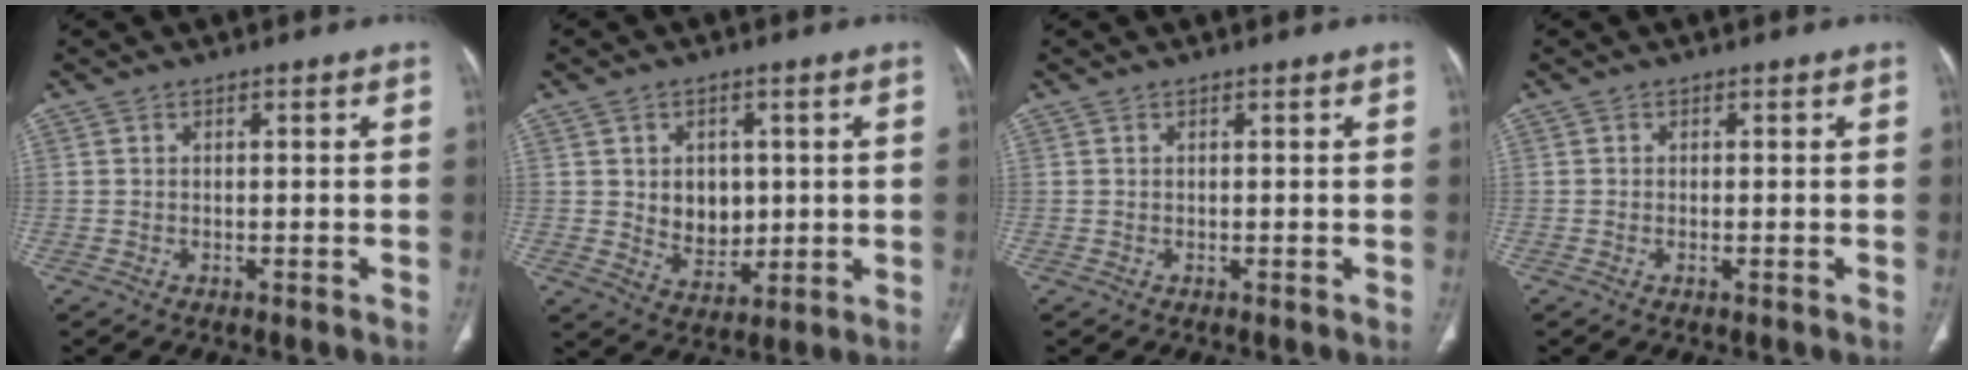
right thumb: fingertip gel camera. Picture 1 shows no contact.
{"total": 8.0, "force": [0.8, 6.2, 5.0], "torque": [-0.039, -0.010, 0.026]}
{"total": 0.0}
{"total": 0.8, "force": [-0.3, 0.3, 0.7], "torque": [-0.015, 0.000, -0.007]}